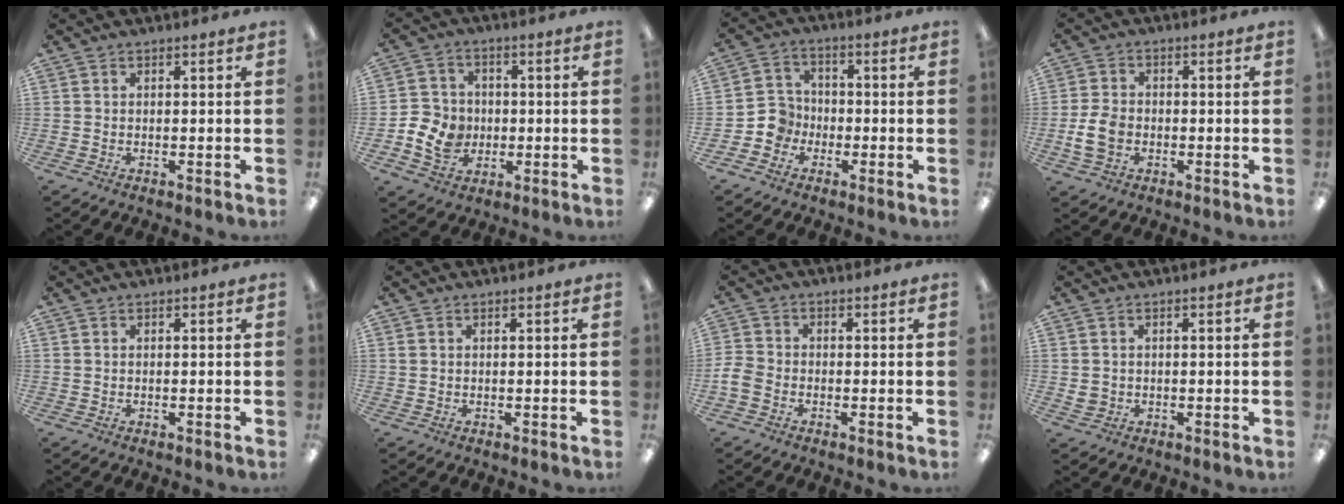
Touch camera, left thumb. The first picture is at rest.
{"total": 7.9, "force": [-1.7, 7.0, 3.0], "torque": [-0.066, 0.018, -0.023]}
{"total": 5.9, "force": [-2.5, 5.2, 1.5], "torque": [-0.038, 0.023, -0.042]}
{"total": 6.3, "force": [-1.7, 4.5, 4.0], "torque": [-0.084, 0.005, -0.029]}
{"total": 0.0}
{"total": 0.0}
{"total": 3.3, "force": [-1.7, 2.4, 1.6], "torque": [-0.030, 0.008, -0.031]}
{"total": 1.5, "force": [0.1, 1.4, 0.5], "torque": [-0.011, 0.002, 0.001]}